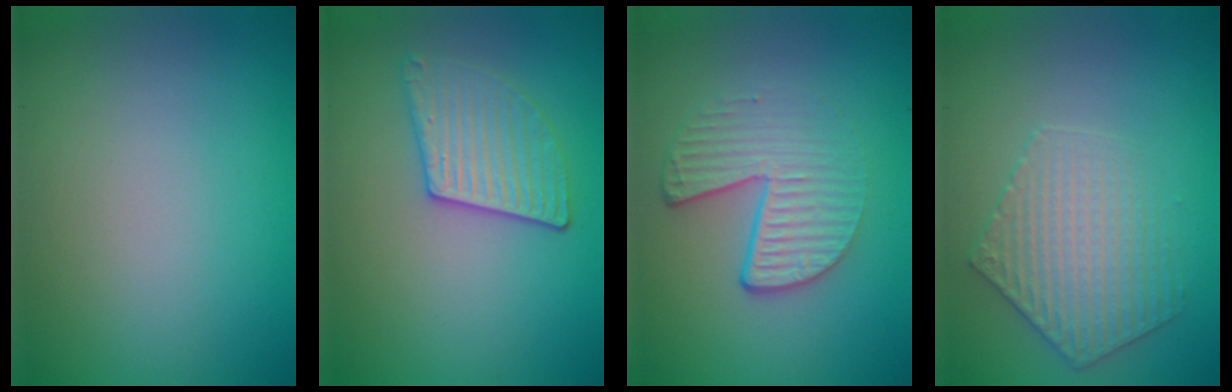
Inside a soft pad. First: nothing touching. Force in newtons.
{"total": 2.9, "press": 2.9, "slide": 0.6}
{"total": 4.7, "press": 3.0, "slide": 3.6}
{"total": 3.4, "press": 3.3, "slide": 0.7}